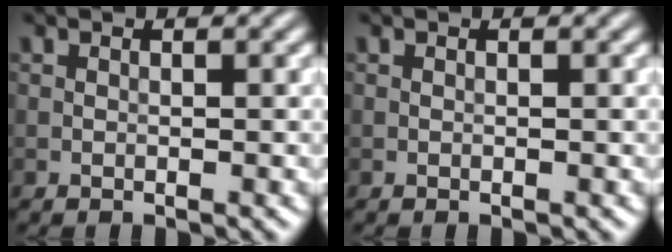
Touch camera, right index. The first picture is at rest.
{"total": 0.0}